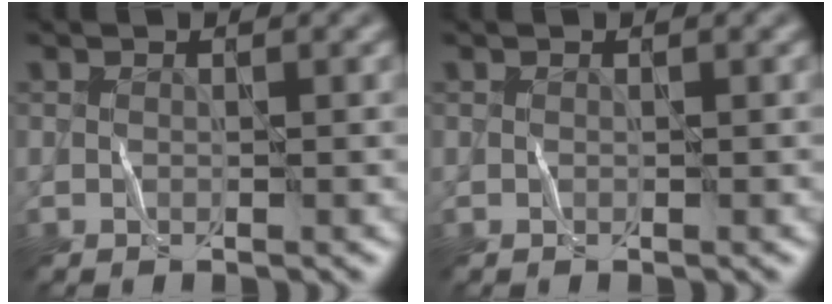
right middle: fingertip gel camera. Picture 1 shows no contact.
{"total": 0.0}